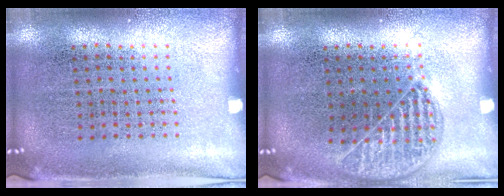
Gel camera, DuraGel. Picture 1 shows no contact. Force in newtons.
{"total": 1.0, "press": 1.0, "slide": 0.3}